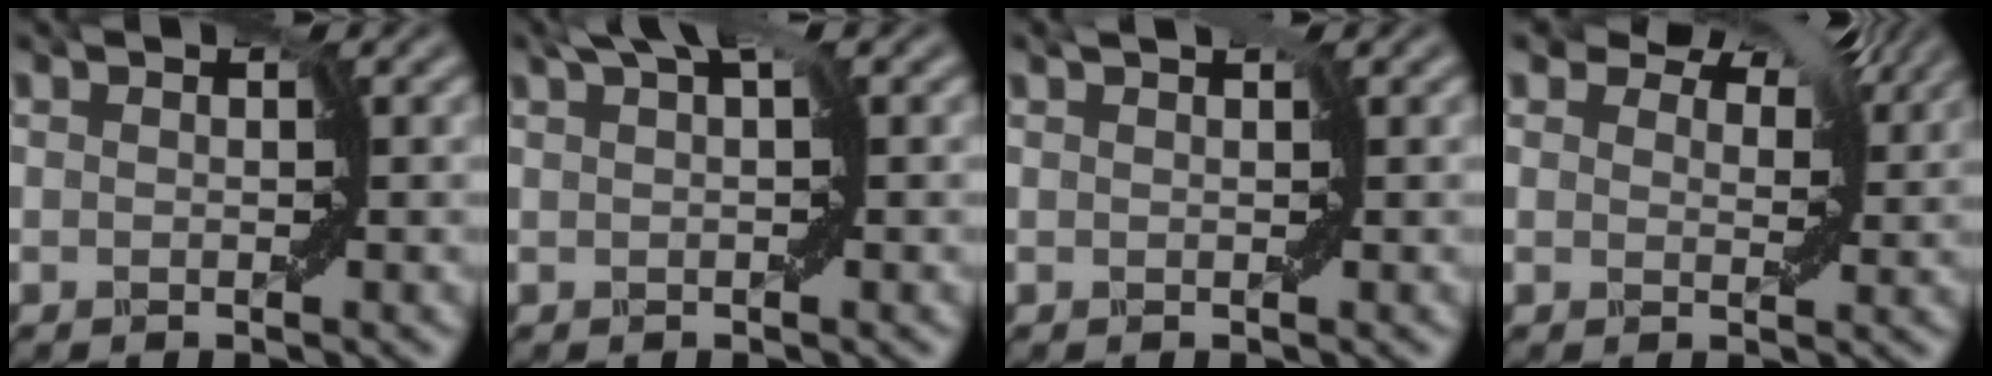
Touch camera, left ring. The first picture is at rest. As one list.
[{"total": 2.0, "force": [1.1, 0.2, 1.7], "torque": [-0.028, 0.008, 0.014]}, {"total": 1.1, "force": [0.7, 0.5, 0.7], "torque": [-0.009, 0.008, 0.001]}, {"total": 6.0, "force": [4.3, 2.9, 3.1], "torque": [-0.056, 0.018, 0.048]}]